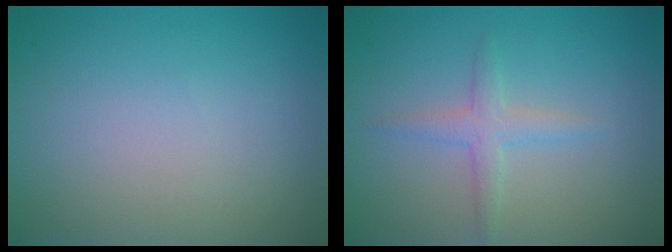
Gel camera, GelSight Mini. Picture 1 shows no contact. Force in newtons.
{"total": 1.7, "press": 1.7, "slide": 0.1}